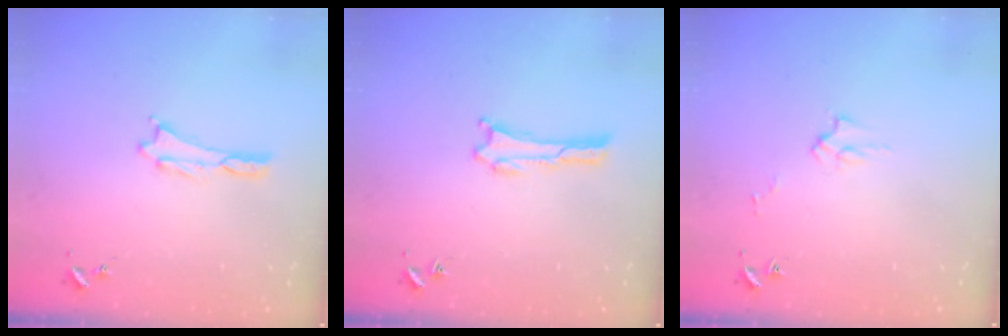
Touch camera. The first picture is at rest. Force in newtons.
{"total": 0.0}
{"total": 2.6, "press": 2.6, "slide": 0.3}